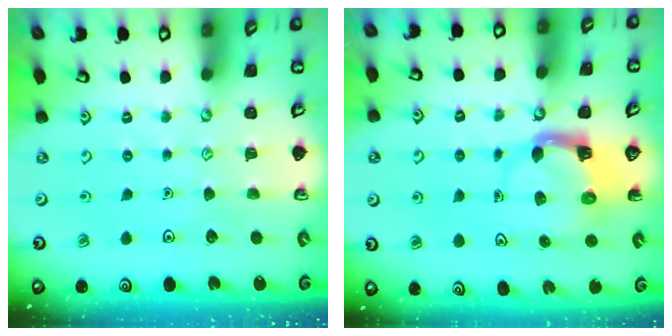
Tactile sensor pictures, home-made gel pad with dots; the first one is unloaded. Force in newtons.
{"total": 3.9, "press": 3.8, "slide": 0.6}